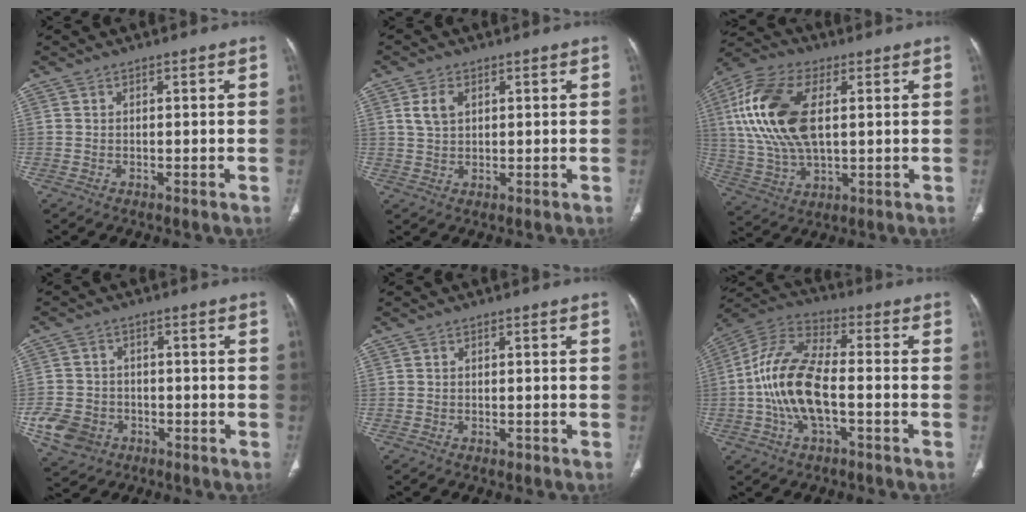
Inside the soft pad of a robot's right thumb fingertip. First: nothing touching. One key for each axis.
{"total": 3.9, "fx": 1.4, "fy": 2.5, "fz": 2.7, "tx": -0.052, "ty": 0.001, "tz": 0.033}
{"total": 18.5, "fx": 3.6, "fy": 9.8, "fz": 15.2, "tx": -0.320, "ty": 0.006, "tz": 0.067}
{"total": 8.0, "fx": -3.3, "fy": 6.6, "fz": 3.1, "tx": -0.055, "ty": 0.019, "tz": -0.052}
{"total": 0.7, "fx": -0.4, "fy": 0.4, "fz": 0.3, "tx": -0.003, "ty": 0.001, "tz": -0.009}
{"total": 14.5, "fx": -2.8, "fy": 6.4, "fz": 12.7, "tx": -0.262, "ty": 0.036, "tz": -0.059}